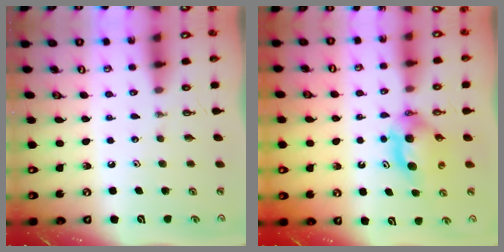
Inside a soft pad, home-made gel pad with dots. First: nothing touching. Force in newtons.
{"total": 6.3, "press": 5.1, "slide": 3.6}